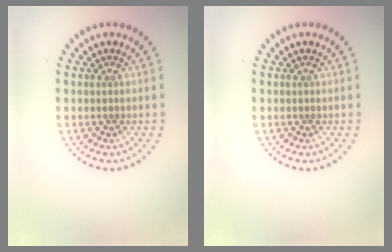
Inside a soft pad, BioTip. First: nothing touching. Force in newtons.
{"total": 0.0}